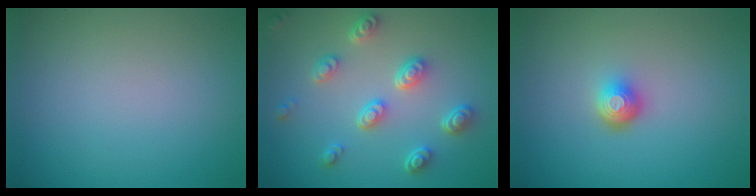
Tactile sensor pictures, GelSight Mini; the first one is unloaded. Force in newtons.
{"total": 4.5, "press": 3.5, "slide": 2.8}
{"total": 2.2, "press": 1.5, "slide": 1.6}